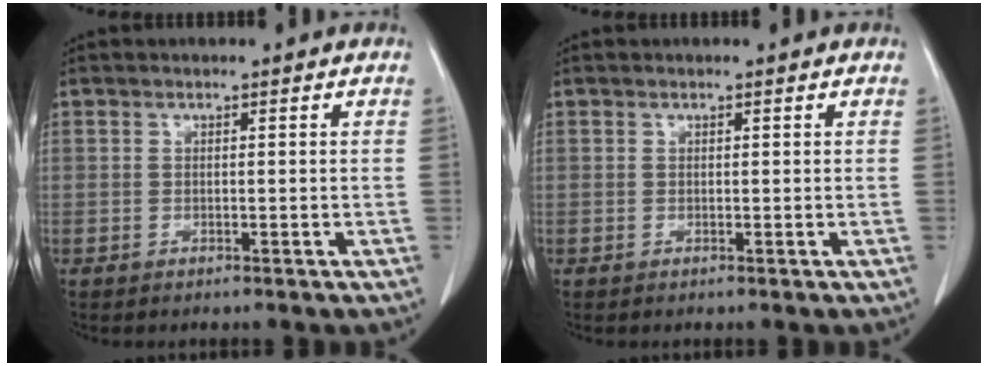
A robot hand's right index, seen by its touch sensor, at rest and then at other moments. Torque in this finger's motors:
{"motor_torque": [0.23, -0.02, 0.03, 0.01]}